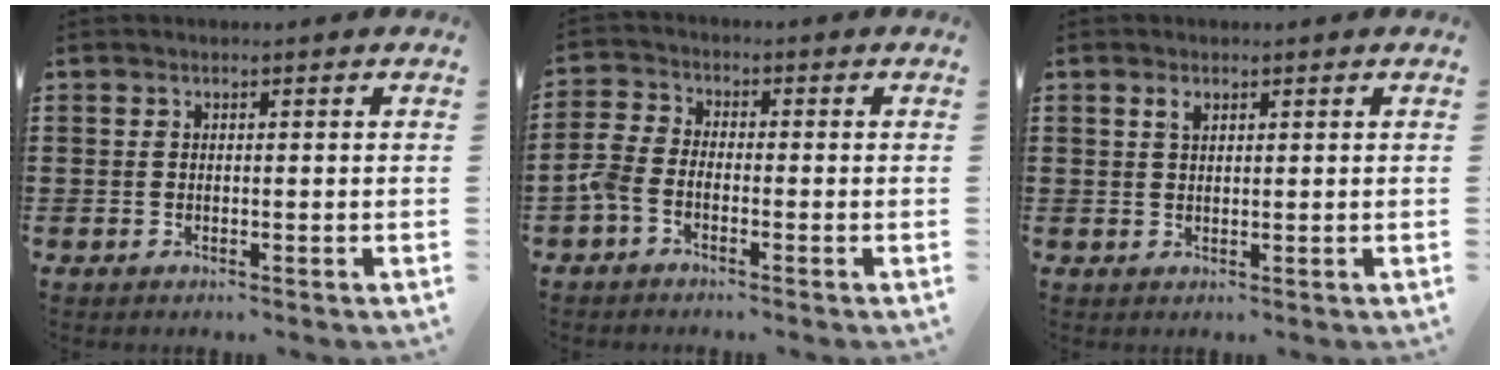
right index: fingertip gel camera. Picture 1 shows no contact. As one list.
[{"total": 3.3, "force": [-2.4, 1.4, 1.9], "torque": [-0.062, -0.004, -0.055]}, {"total": 1.4, "force": [0.8, 0.7, 0.9], "torque": [-0.020, 0.005, 0.013]}]